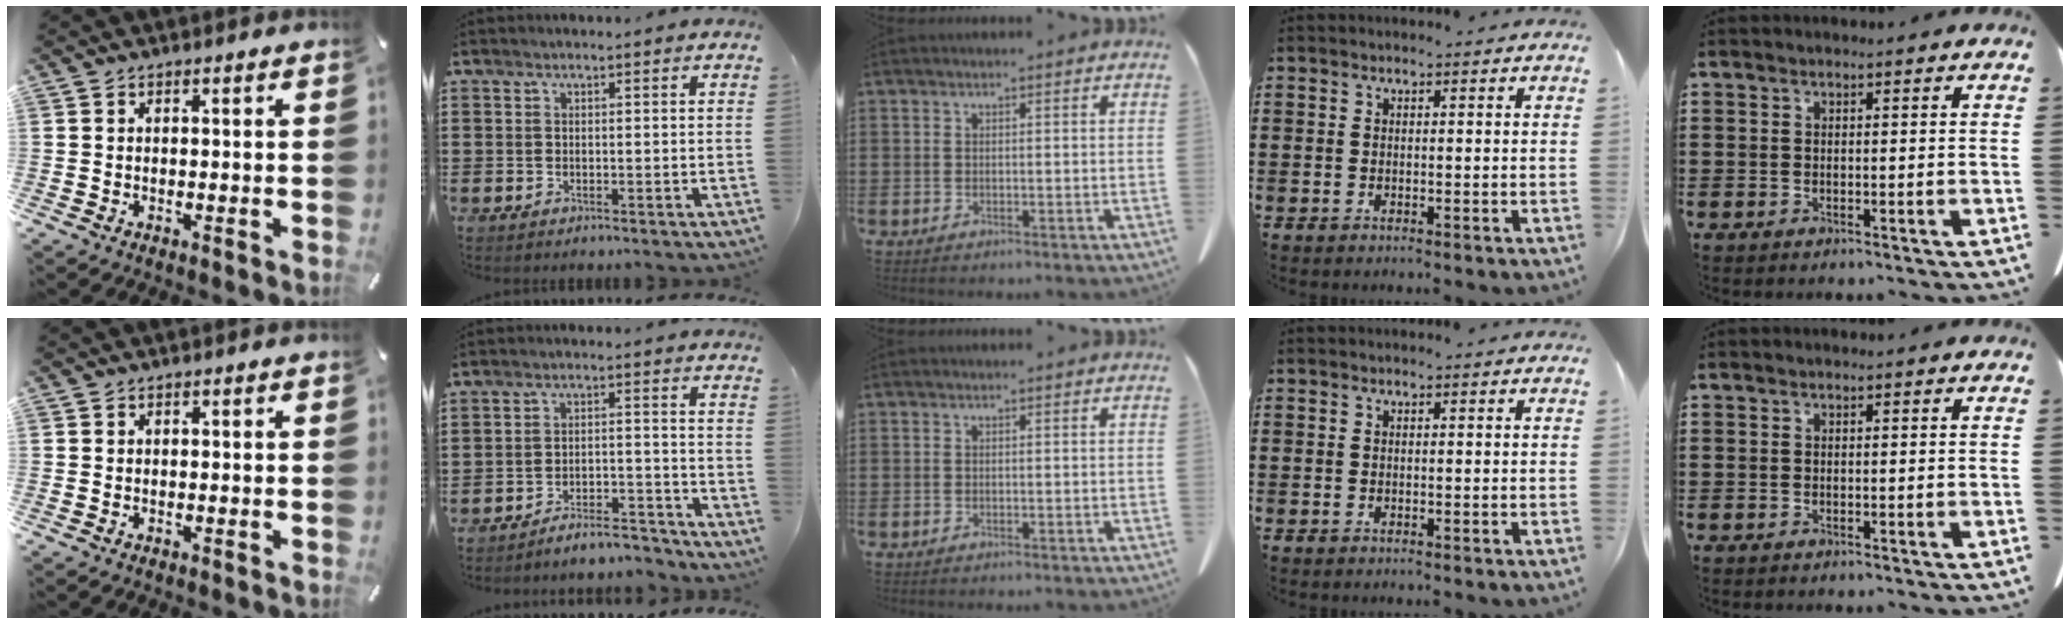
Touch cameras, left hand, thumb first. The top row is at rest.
{"index": {"total": 5.0, "force": [-4.9, 0.2, 0.8], "torque": [-0.012, 0.004, -0.097]}}